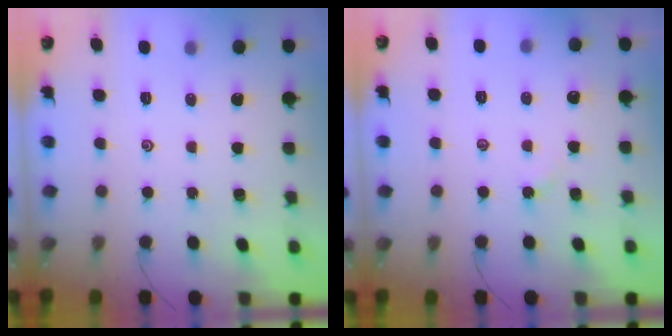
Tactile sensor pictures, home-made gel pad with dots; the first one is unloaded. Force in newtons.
{"total": 2.7, "press": 2.7, "slide": 0.3}